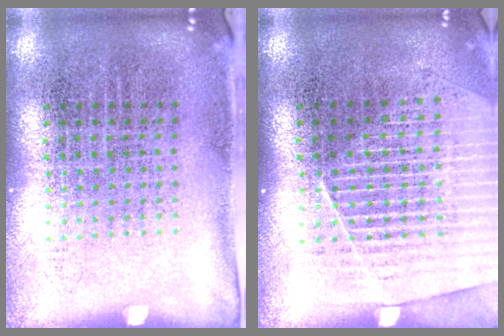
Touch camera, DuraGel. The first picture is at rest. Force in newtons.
{"total": 1.5, "press": 1.4, "slide": 0.5}